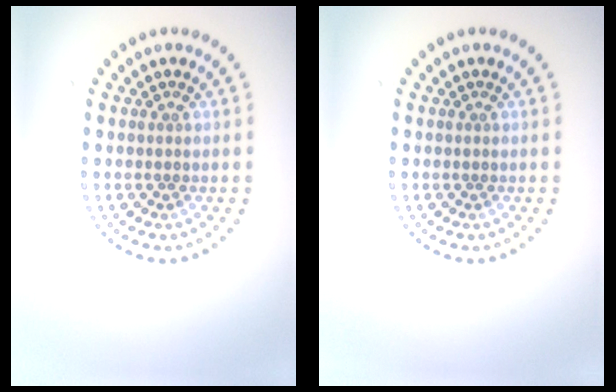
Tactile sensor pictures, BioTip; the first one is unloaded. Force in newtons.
{"total": 0.0}